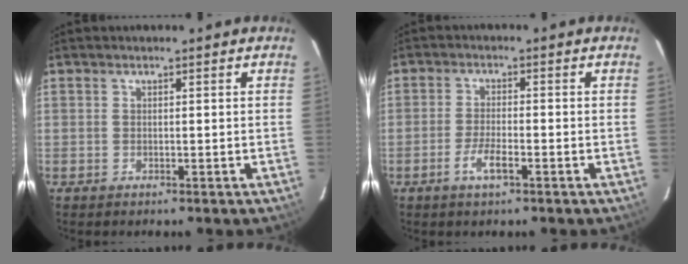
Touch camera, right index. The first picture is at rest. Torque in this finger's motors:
{"motor_torque": [0.16, -0.08, 0.11, 0.06]}